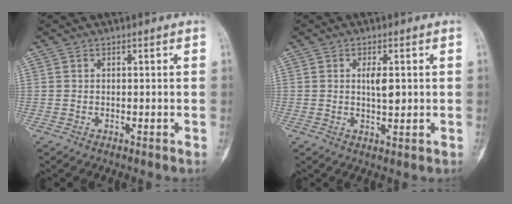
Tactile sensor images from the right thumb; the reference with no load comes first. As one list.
[{"total": 3.8, "force": [0.6, 1.4, 3.5], "torque": [-0.053, -0.003, 0.011]}]